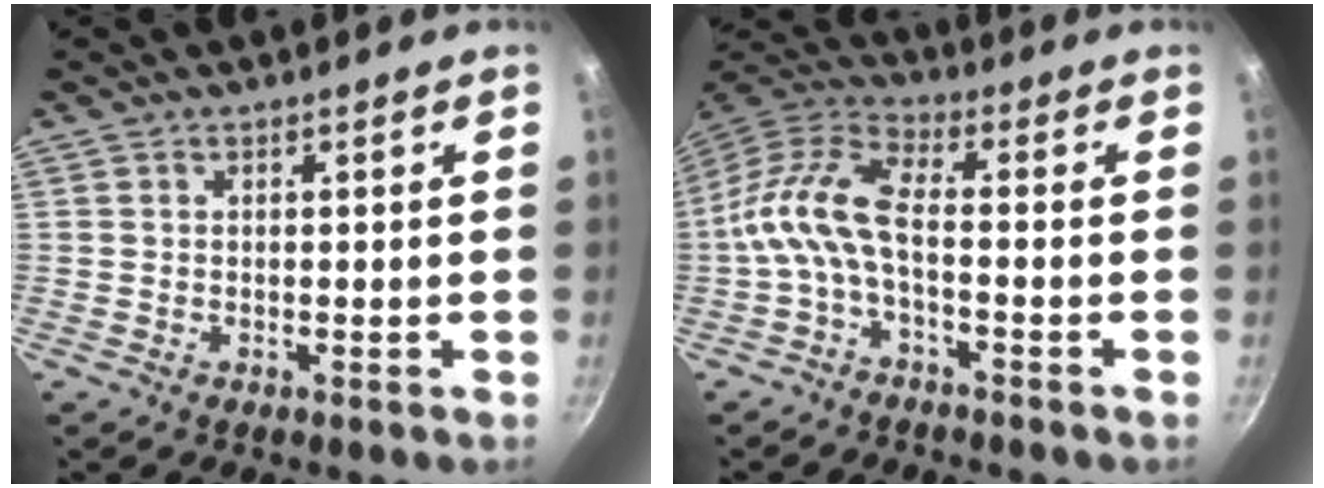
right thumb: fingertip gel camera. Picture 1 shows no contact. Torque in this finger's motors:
{"motor_torque": [-0.02, 0.66, 1.35, -0.60, 0.17]}